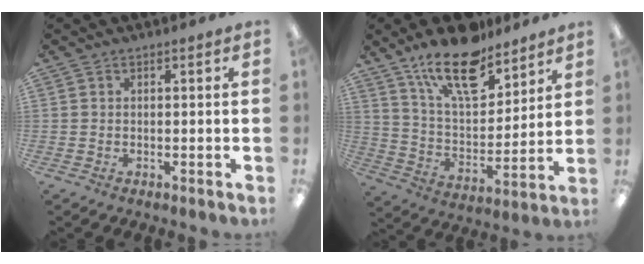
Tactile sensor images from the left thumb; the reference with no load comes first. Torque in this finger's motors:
{"motor_torque": [0.24, 0.25, 1.21, -1.56, 0.31]}